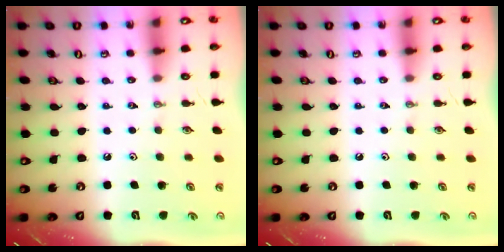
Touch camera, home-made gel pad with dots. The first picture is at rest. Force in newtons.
{"total": 0.0}